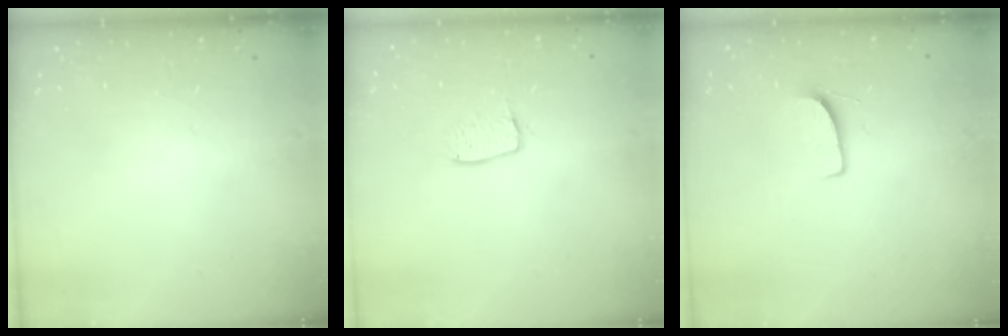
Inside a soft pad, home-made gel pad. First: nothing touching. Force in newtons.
{"total": 6.6, "press": 6.5, "slide": 0.5}
{"total": 7.1, "press": 7.1, "slide": 0.5}